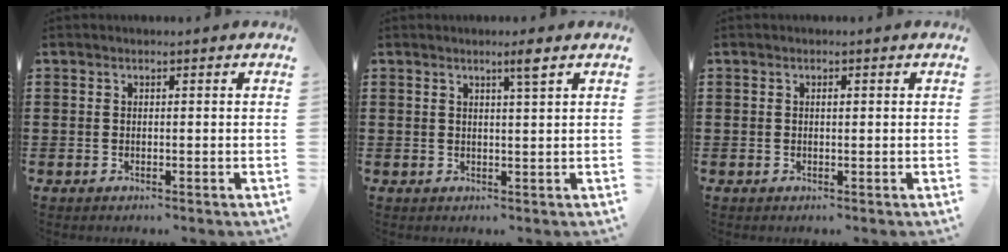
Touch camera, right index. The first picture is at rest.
{"total": 2.6, "force": [1.6, -0.3, 1.9], "torque": [-0.023, -0.011, 0.023]}
{"total": 0.7, "force": [0.1, 0.2, 0.6], "torque": [-0.013, -0.001, 0.002]}